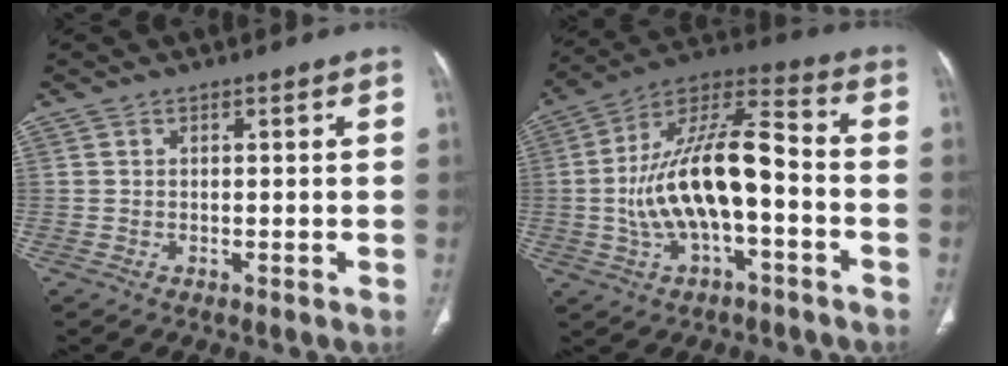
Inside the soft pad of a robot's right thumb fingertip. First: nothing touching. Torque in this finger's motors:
{"motor_torque": [2.60, 2.41, 1.78, -0.71, 0.51]}